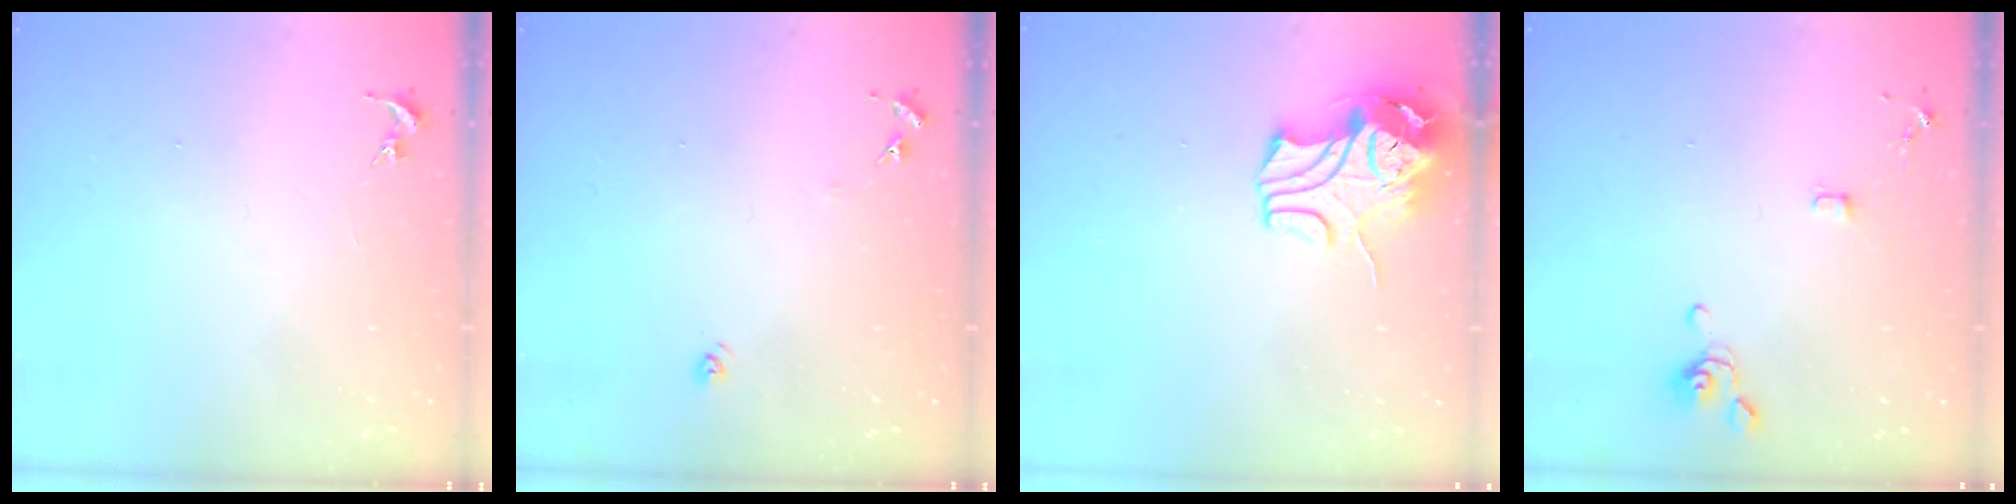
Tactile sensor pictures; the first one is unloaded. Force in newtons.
{"total": 5.9, "press": 5.9, "slide": 0.5}
{"total": 10.8, "press": 10.6, "slide": 1.6}
{"total": 4.0, "press": 3.9, "slide": 0.9}